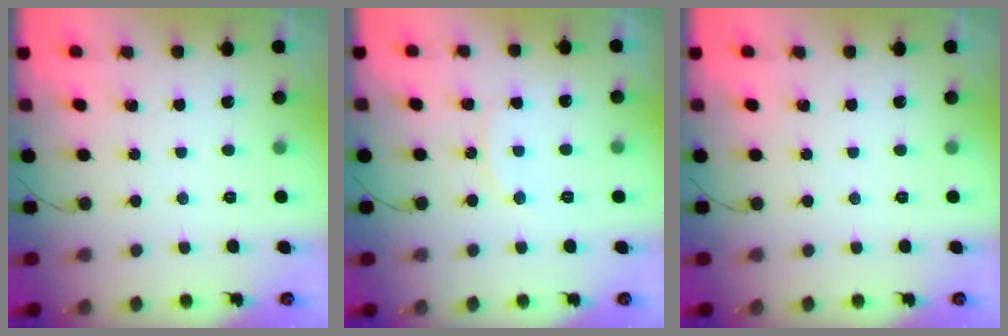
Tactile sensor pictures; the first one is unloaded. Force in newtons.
{"total": 6.5, "press": 6.5, "slide": 0.2}
{"total": 0.0}